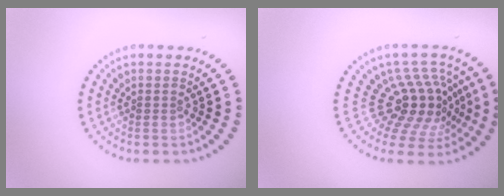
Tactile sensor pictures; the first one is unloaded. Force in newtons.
{"total": 5.2, "press": 3.6, "slide": 3.7}